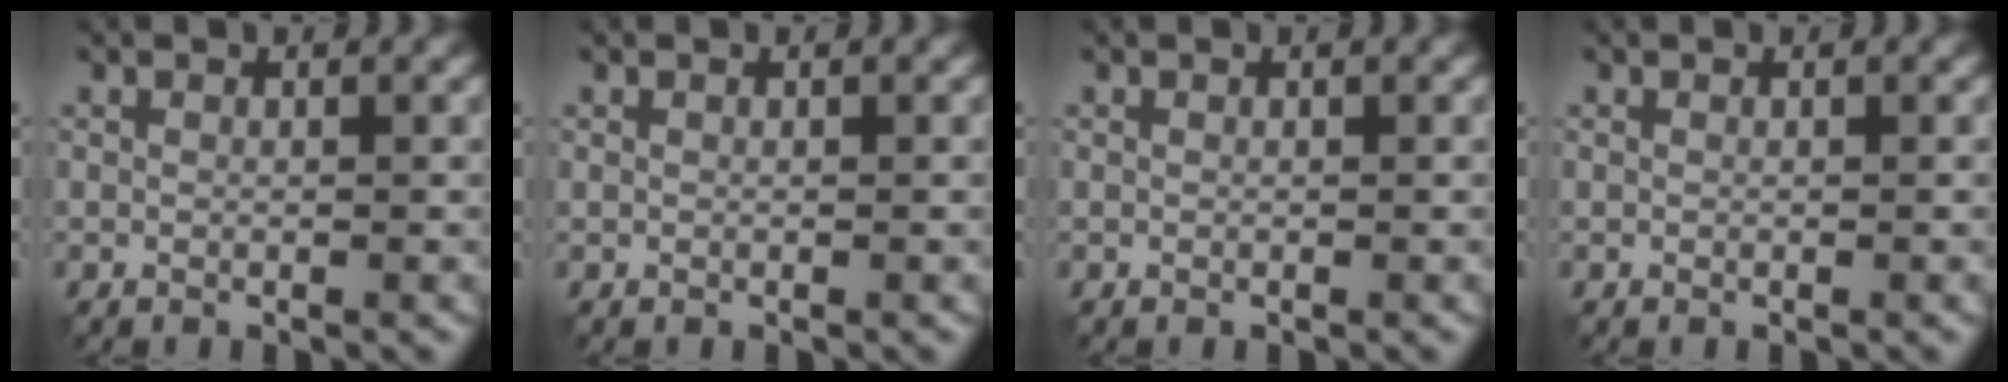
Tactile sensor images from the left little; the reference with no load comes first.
{"total": 0.0}
{"total": 0.0}
{"total": 0.0}